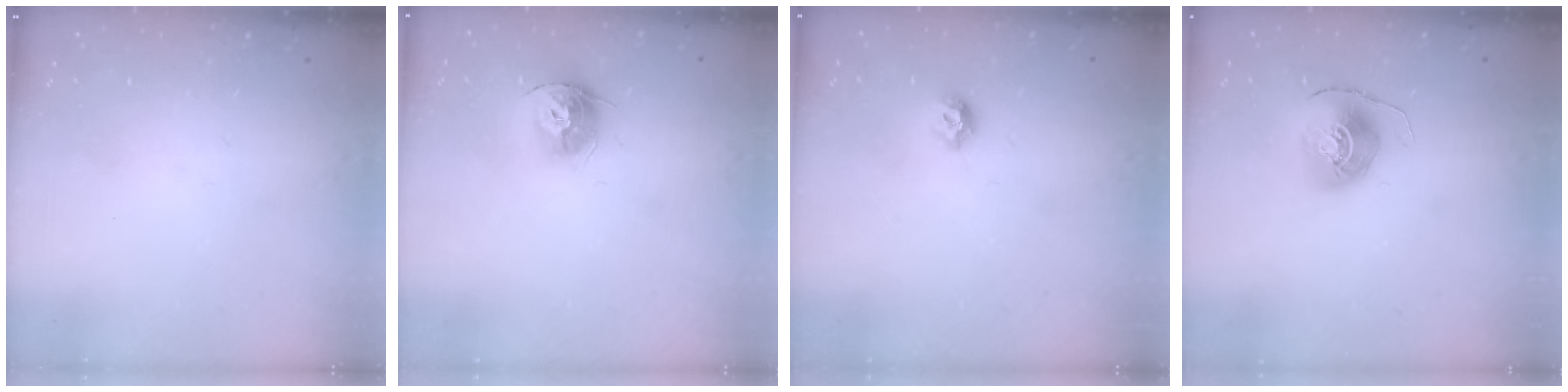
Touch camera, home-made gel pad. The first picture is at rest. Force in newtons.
{"total": 11.1, "press": 11.0, "slide": 0.9}
{"total": 6.4, "press": 6.3, "slide": 0.8}
{"total": 8.8, "press": 8.7, "slide": 0.7}